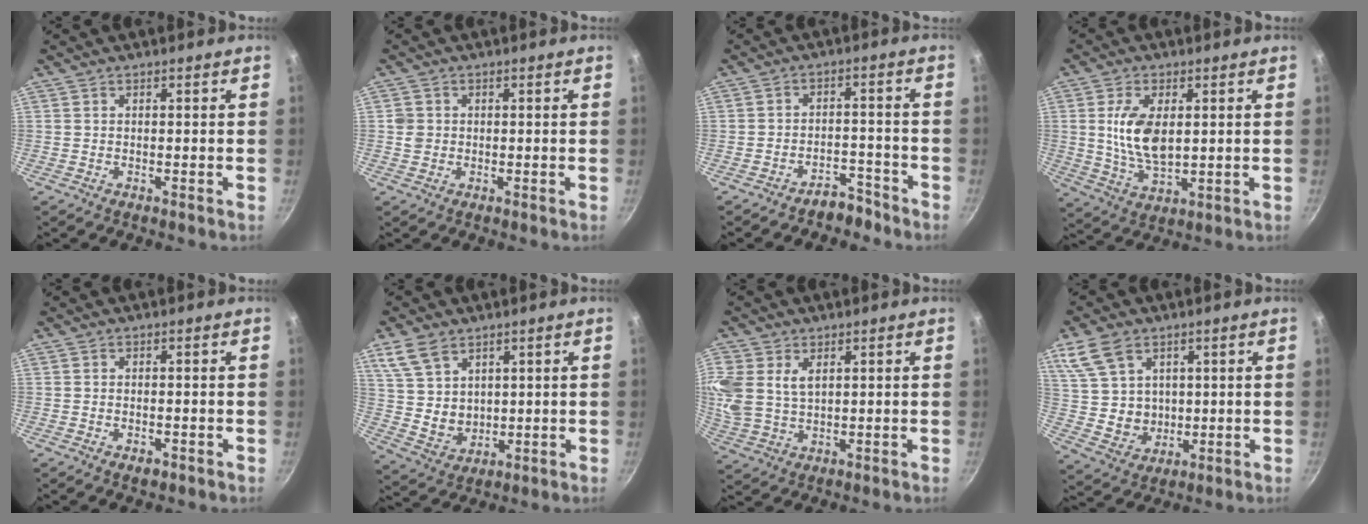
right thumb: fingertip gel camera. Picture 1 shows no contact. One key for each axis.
{"total": 2.3, "fx": 0.0, "fy": 2.1, "fz": 0.9, "tx": -0.008, "ty": 0.005, "tz": -0.001}
{"total": 4.8, "fx": -4.1, "fy": 2.3, "fz": 1.2, "tx": 0.006, "ty": 0.050, "tz": -0.057}
{"total": 10.5, "fx": 1.6, "fy": 5.5, "fz": 8.8, "tx": -0.163, "ty": -0.013, "tz": 0.036}
{"total": 2.0, "fx": -0.9, "fy": 1.1, "fz": 1.3, "tx": -0.023, "ty": 0.001, "tz": -0.015}
{"total": 9.6, "fx": 5.0, "fy": 6.6, "fz": 4.8, "tx": -0.071, "ty": -0.019, "tz": 0.113}
{"total": 11.8, "fx": 3.8, "fy": 8.3, "fz": 7.5, "tx": -0.180, "ty": 0.007, "tz": 0.083}
{"total": 11.2, "fx": 4.9, "fy": 8.4, "fz": 5.6, "tx": -0.088, "ty": -0.019, "tz": 0.110}